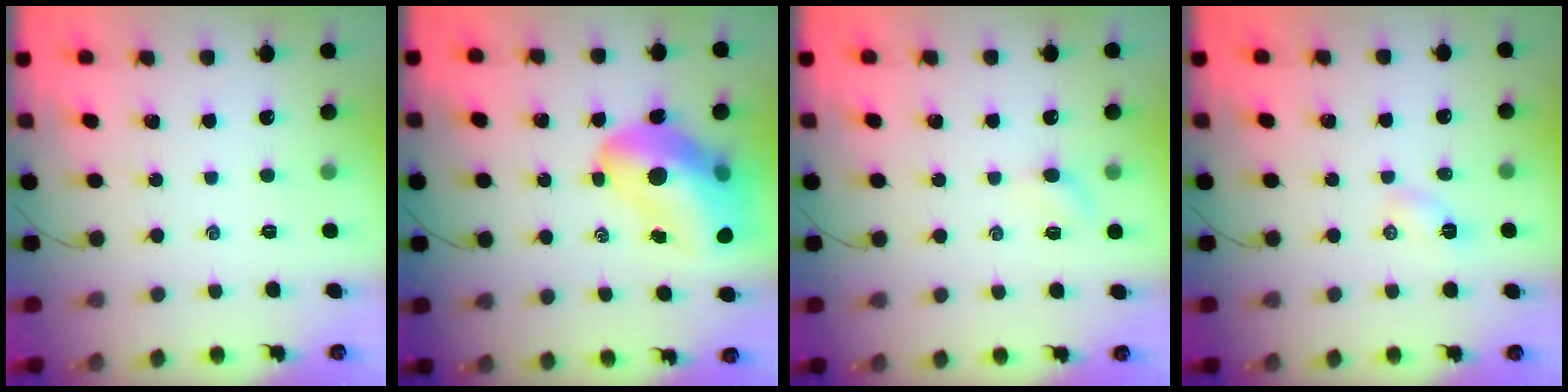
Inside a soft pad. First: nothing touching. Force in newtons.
{"total": 19.2, "press": 18.4, "slide": 5.3}
{"total": 3.2, "press": 3.0, "slide": 1.1}
{"total": 2.9, "press": 2.7, "slide": 1.0}